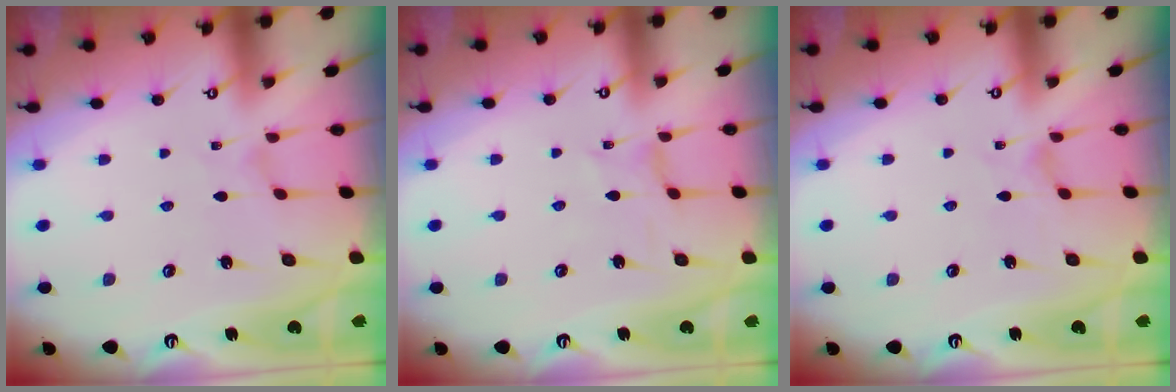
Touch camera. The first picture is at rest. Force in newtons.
{"total": 0.0}
{"total": 0.0}